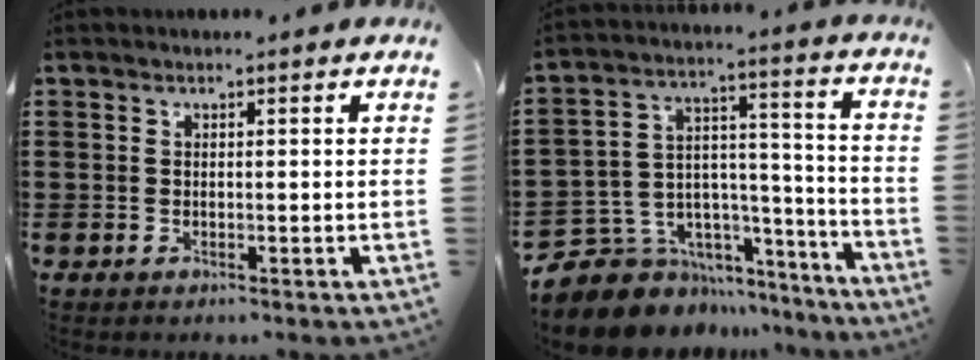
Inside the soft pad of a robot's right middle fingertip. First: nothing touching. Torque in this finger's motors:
{"motor_torque": [0.44, 0.01, 0.18, 0.07]}